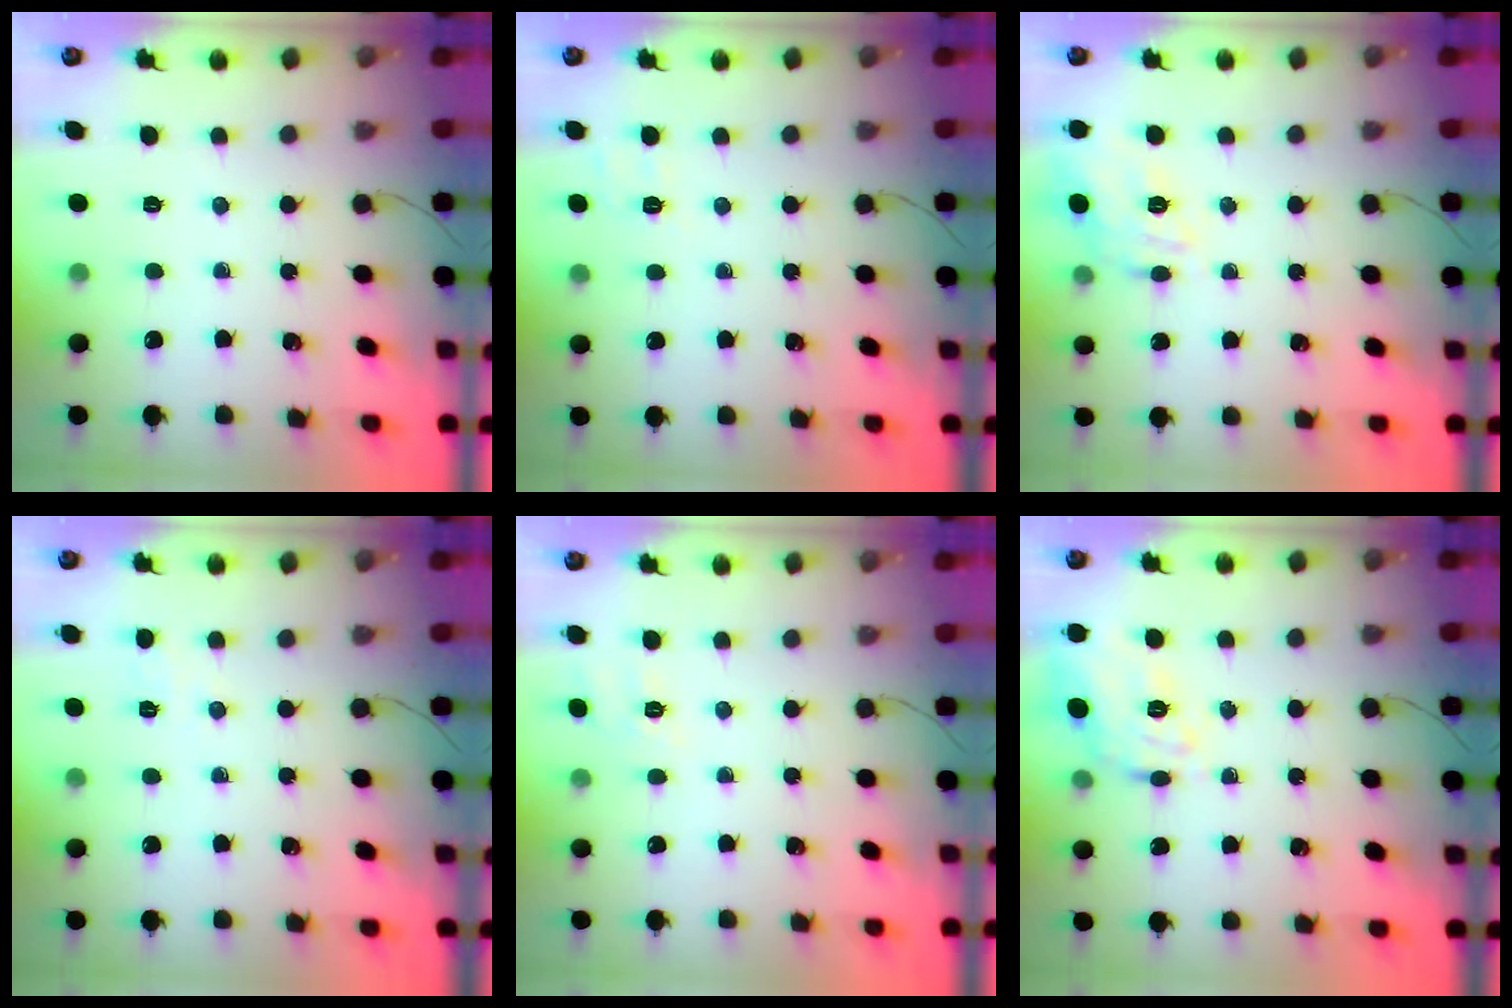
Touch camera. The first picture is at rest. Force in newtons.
{"total": 2.4, "press": 1.7, "slide": 1.7}
{"total": 13.1, "press": 13.1, "slide": 0.5}
{"total": 1.2, "press": 0.3, "slide": 1.2}
{"total": 8.1, "press": 7.9, "slide": 1.9}
{"total": 10.6, "press": 10.5, "slide": 0.8}